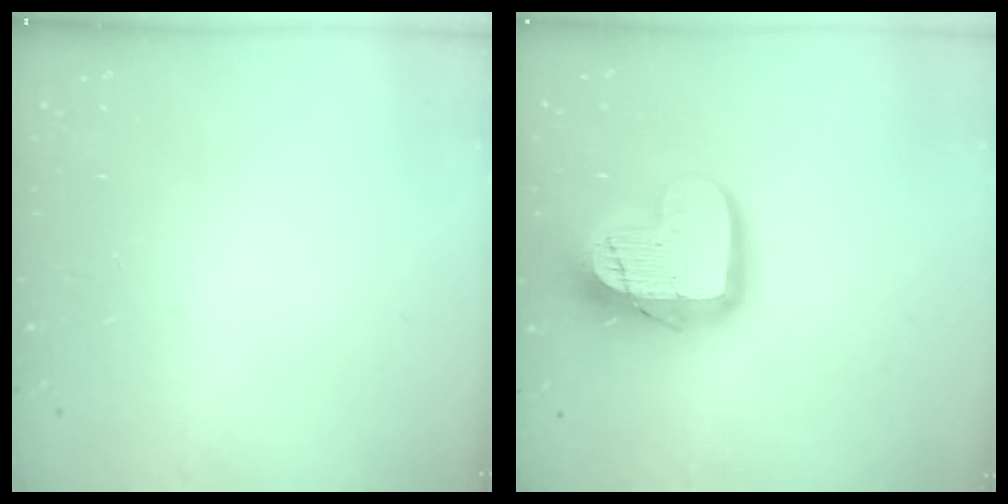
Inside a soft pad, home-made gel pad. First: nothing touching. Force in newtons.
{"total": 15.1, "press": 15.1, "slide": 1.3}